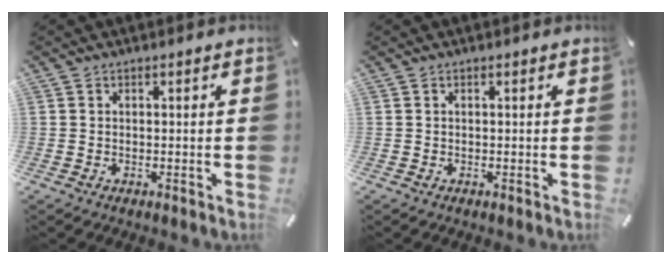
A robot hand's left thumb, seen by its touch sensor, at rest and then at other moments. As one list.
[{"total": 0.0}]